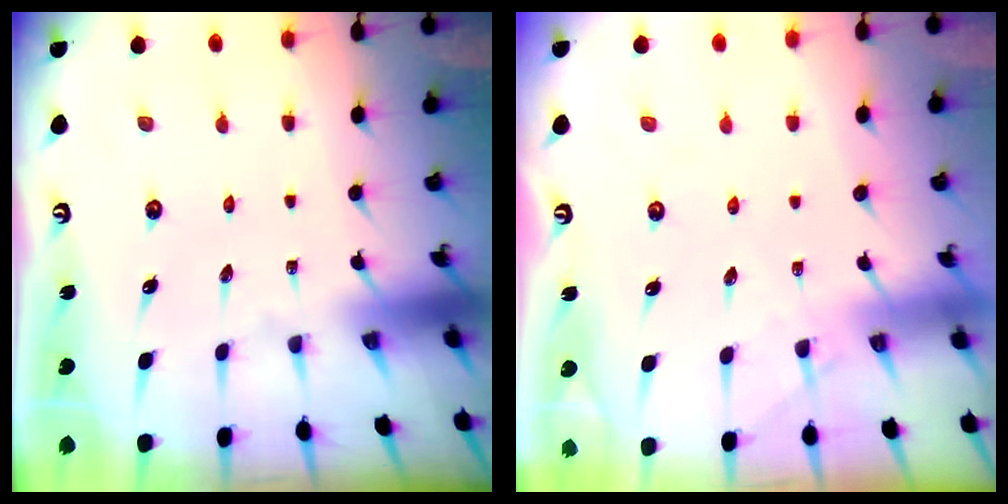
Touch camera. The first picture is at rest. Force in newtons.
{"total": 3.1, "press": 3.1, "slide": 0.5}